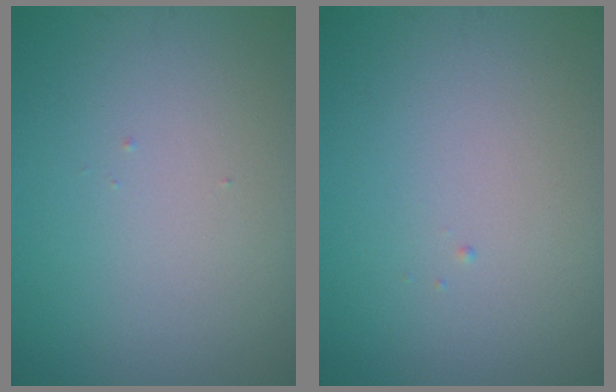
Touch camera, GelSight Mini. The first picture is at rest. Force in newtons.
{"total": 0.0}